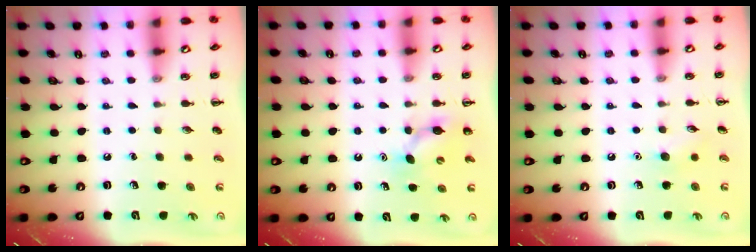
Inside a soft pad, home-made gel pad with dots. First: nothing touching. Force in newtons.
{"total": 7.6, "press": 7.4, "slide": 1.5}
{"total": 6.1, "press": 5.8, "slide": 2.0}